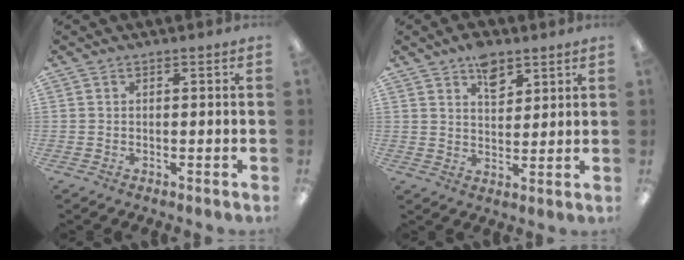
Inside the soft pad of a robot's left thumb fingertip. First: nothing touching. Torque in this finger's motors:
{"motor_torque": [1.06, 0.50, 0.67, -0.31, 0.02]}